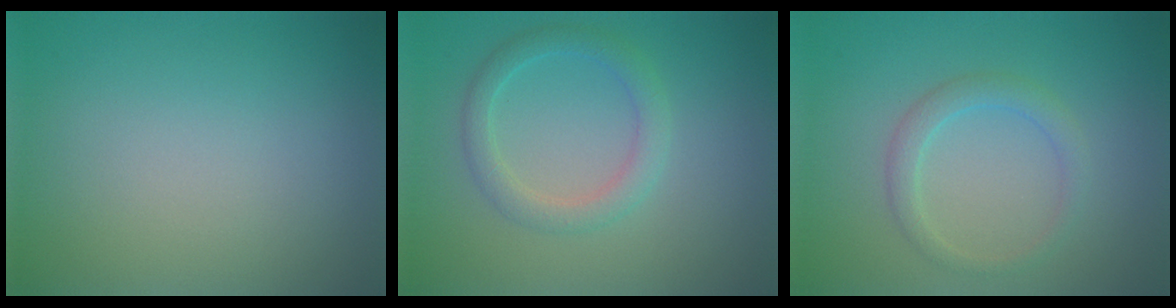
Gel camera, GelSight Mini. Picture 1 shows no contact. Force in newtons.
{"total": 2.6, "press": 2.6, "slide": 0.2}
{"total": 1.9, "press": 1.9, "slide": 0.1}